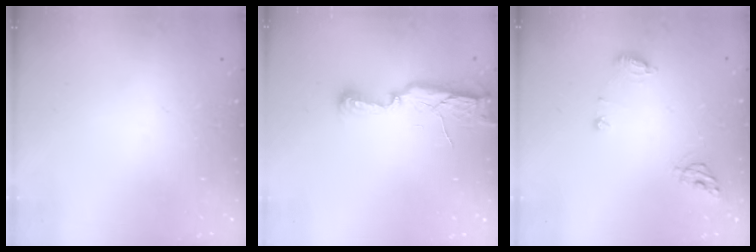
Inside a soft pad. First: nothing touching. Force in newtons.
{"total": 9.0, "press": 7.8, "slide": 4.5}
{"total": 7.2, "press": 7.2, "slide": 0.8}